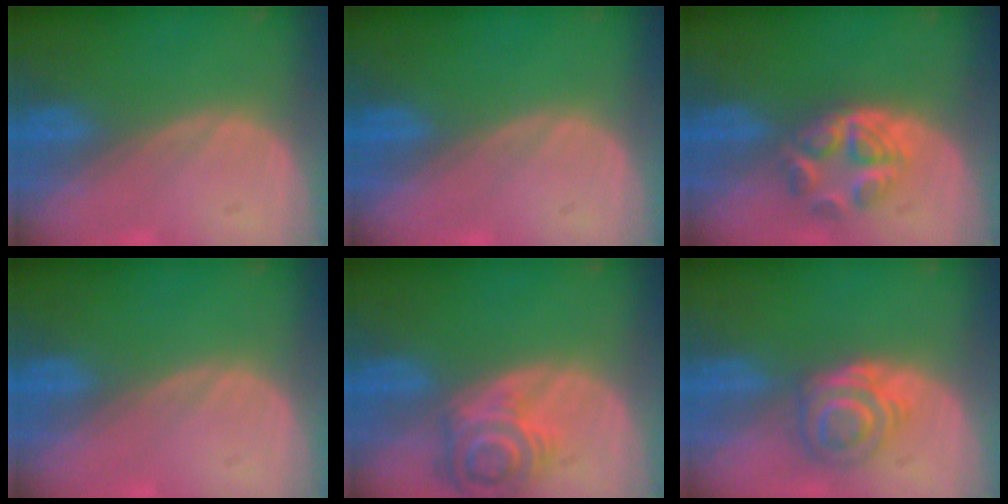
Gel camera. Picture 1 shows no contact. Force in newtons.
{"total": 0.0}
{"total": 6.2, "press": 5.2, "slide": 3.3}
{"total": 0.0}
{"total": 7.2, "press": 6.6, "slide": 2.8}
{"total": 5.4, "press": 5.1, "slide": 1.6}